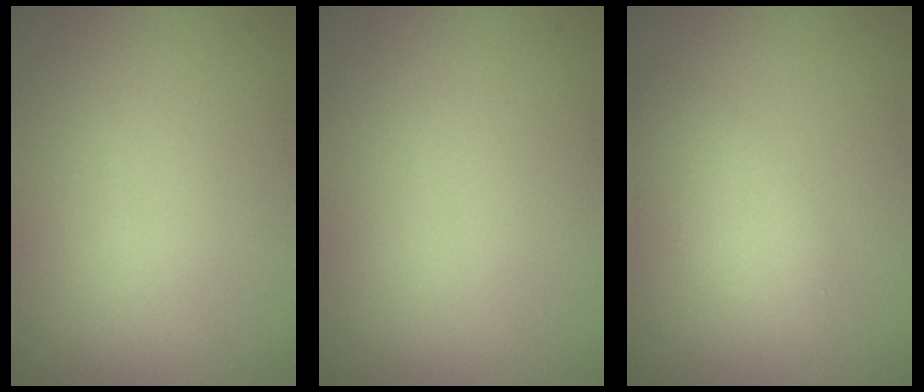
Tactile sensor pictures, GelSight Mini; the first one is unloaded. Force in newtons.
{"total": 0.0}
{"total": 2.9, "press": 2.9, "slide": 0.2}